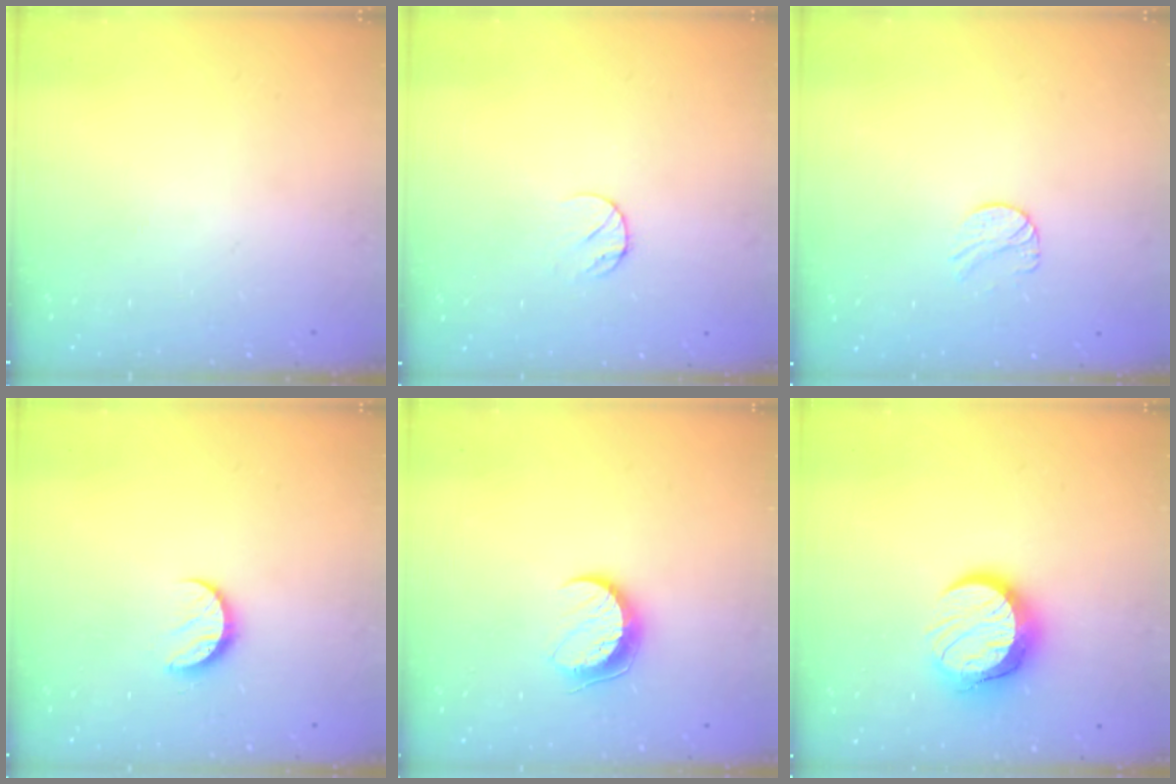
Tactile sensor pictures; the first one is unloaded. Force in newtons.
{"total": 5.9, "press": 5.9, "slide": 0.6}
{"total": 7.4, "press": 7.3, "slide": 0.6}
{"total": 7.0, "press": 7.0, "slide": 0.6}
{"total": 7.6, "press": 7.6, "slide": 0.7}
{"total": 12.0, "press": 12.0, "slide": 1.0}